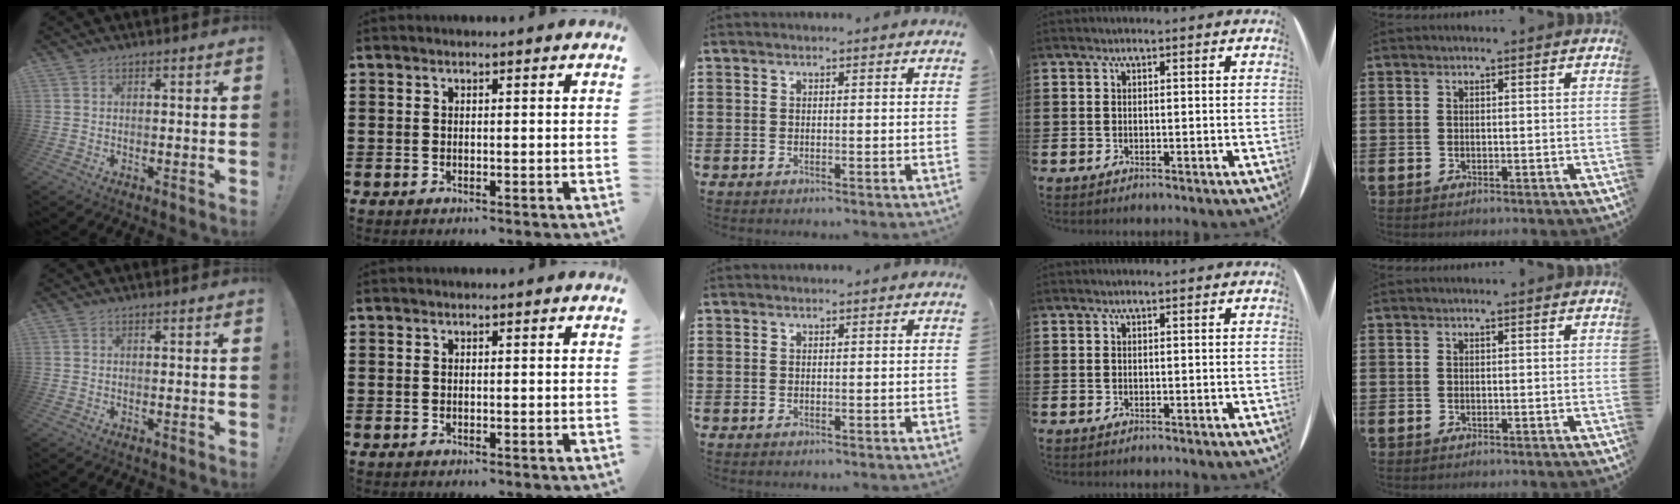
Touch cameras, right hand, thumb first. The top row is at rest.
{}